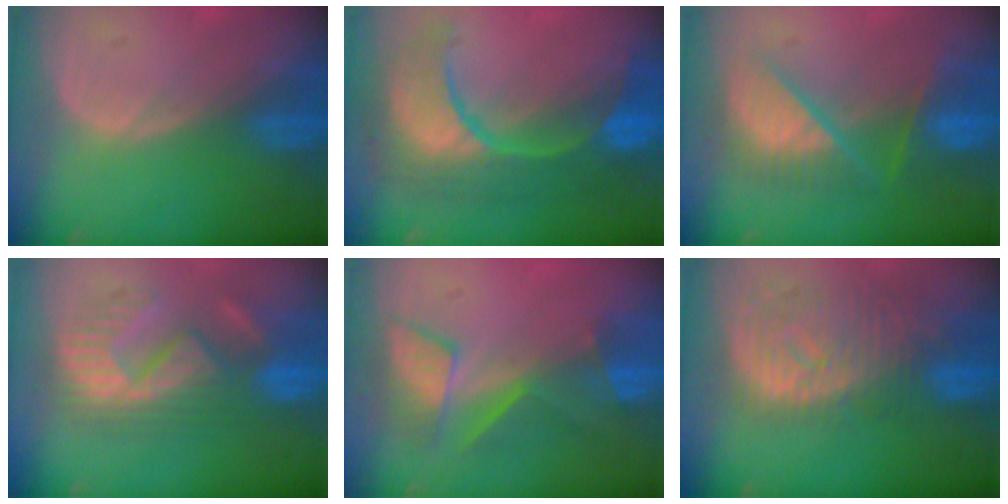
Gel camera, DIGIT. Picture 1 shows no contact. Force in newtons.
{"total": 12.6, "press": 12.5, "slide": 1.4}
{"total": 8.5, "press": 8.4, "slide": 0.7}
{"total": 9.7, "press": 9.7, "slide": 0.3}
{"total": 8.6, "press": 7.2, "slide": 4.7}
{"total": 10.9, "press": 9.7, "slide": 4.8}